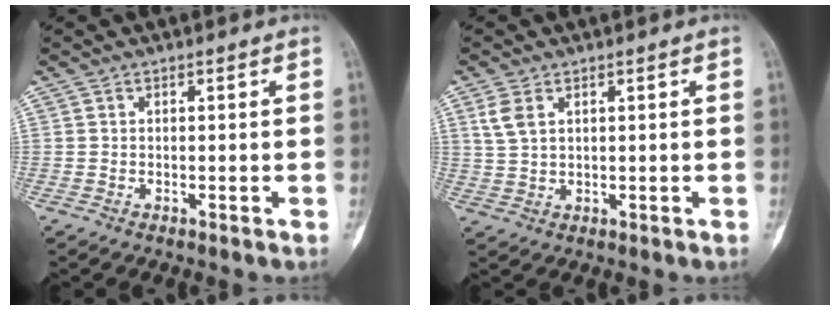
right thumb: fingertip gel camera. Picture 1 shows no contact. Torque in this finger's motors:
{"motor_torque": [0.05, -0.04, 0.59, 0.19, 0.14]}